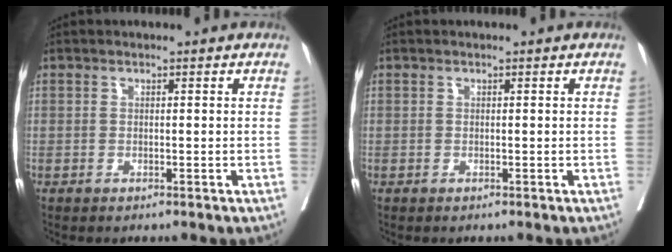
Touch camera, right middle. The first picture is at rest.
{"total": 0.0}